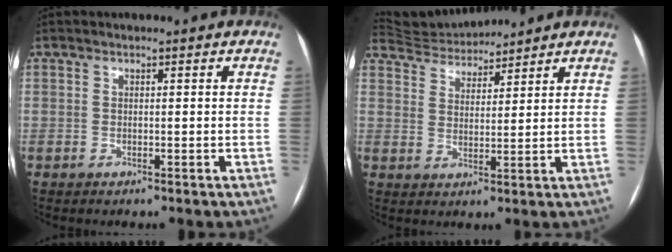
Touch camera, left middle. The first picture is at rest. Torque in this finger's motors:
{"motor_torque": [-0.08, -0.11, -0.19, -0.05]}